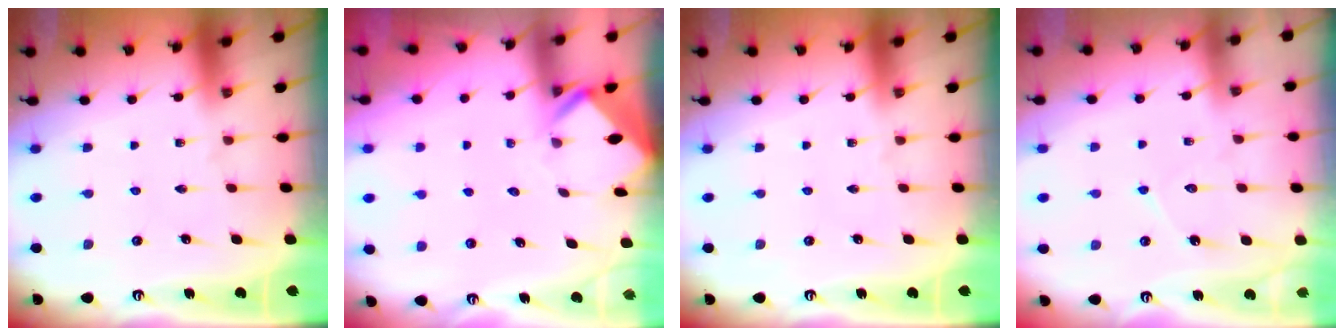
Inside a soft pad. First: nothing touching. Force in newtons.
{"total": 2.8, "press": 2.8, "slide": 0.2}
{"total": 0.0}
{"total": 7.3, "press": 7.3, "slide": 0.5}